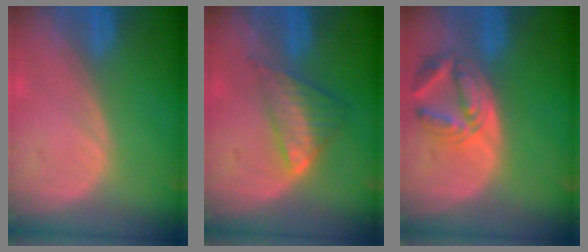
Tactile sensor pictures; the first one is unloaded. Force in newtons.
{"total": 6.1, "press": 5.4, "slide": 2.7}
{"total": 6.4, "press": 6.4, "slide": 0.9}